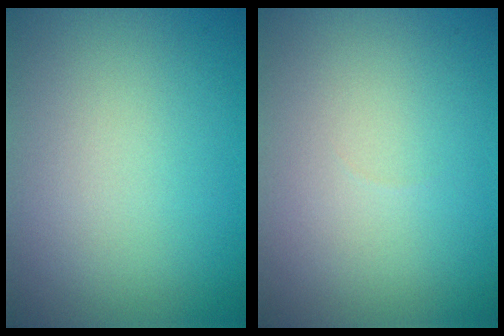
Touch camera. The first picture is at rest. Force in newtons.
{"total": 0.0}